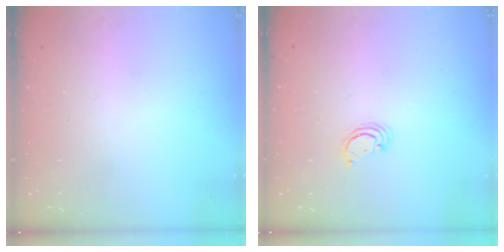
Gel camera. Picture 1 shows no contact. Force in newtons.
{"total": 2.6, "press": 2.6, "slide": 0.3}